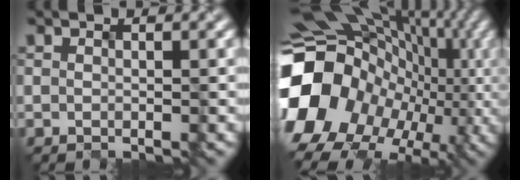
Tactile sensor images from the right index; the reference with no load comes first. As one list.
[{"total": 20.8, "force": [-4.8, 17.4, 10.4], "torque": [-0.204, -0.030, -0.095]}]